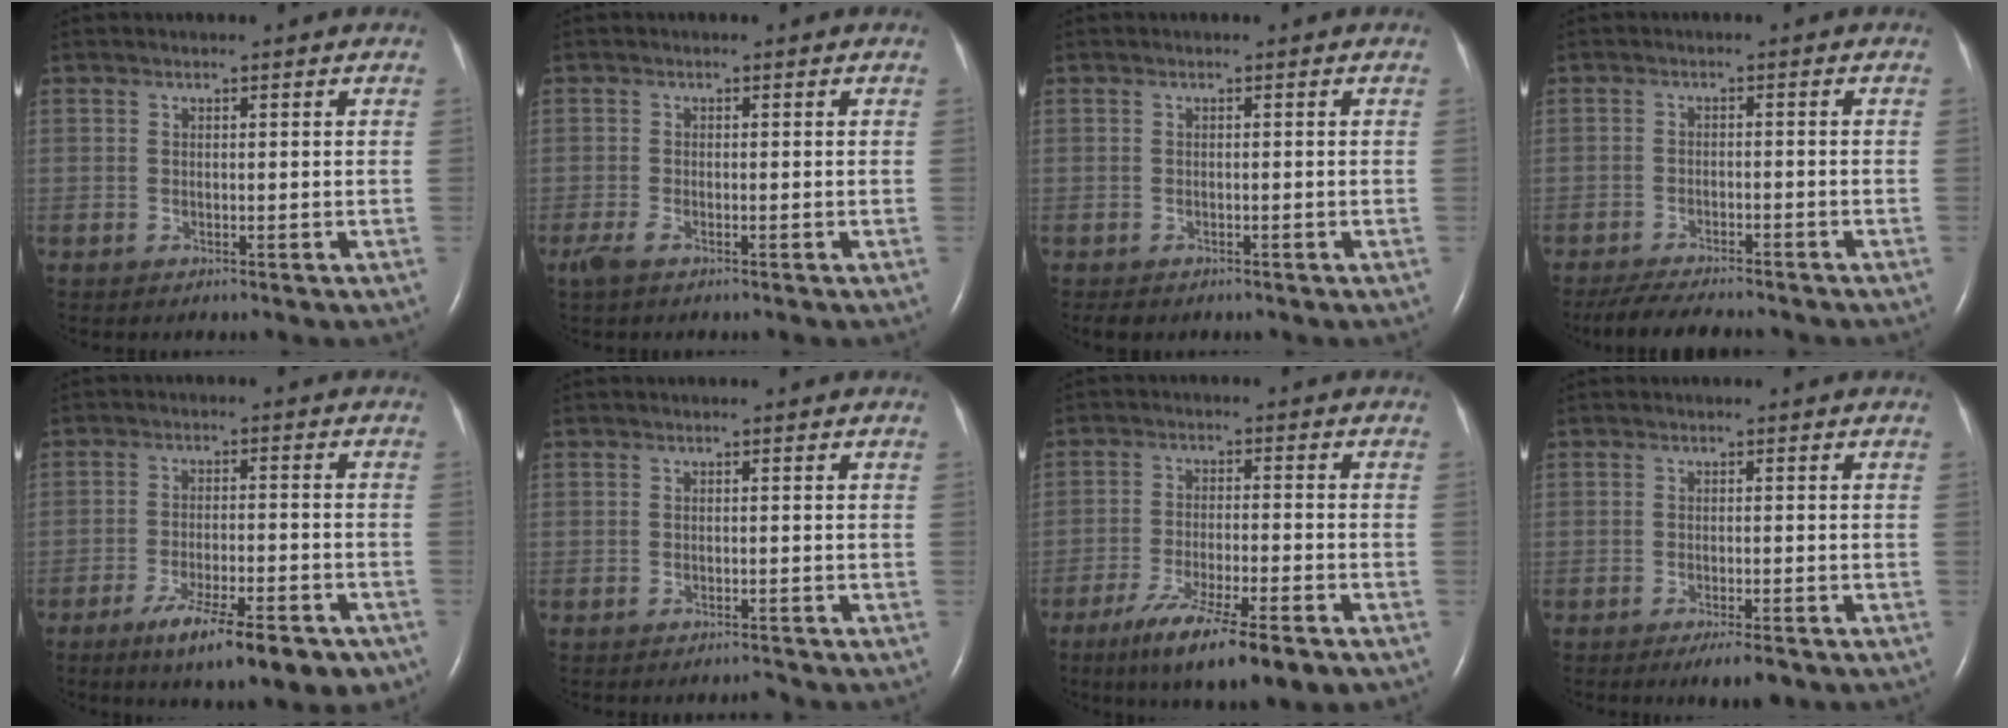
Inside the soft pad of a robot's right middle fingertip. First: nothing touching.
{"total": 2.0, "force": [-1.4, 0.4, 1.4], "torque": [-0.038, -0.007, -0.029]}
{"total": 1.5, "force": [-1.2, 0.7, 0.5], "torque": [-0.012, -0.002, -0.014]}
{"total": 9.3, "force": [-8.3, 1.4, 3.8], "torque": [-0.064, -0.016, -0.126]}
{"total": 12.3, "force": [-8.3, 2.8, 8.6], "torque": [-0.110, -0.011, -0.121]}
{"total": 0.7, "force": [-0.7, -0.1, 0.1], "torque": [-0.003, -0.003, -0.008]}
{"total": 12.0, "force": [-7.9, 1.6, 9.0], "torque": [-0.154, -0.028, -0.124]}
{"total": 3.1, "force": [-2.2, 0.4, 2.2], "torque": [-0.029, -0.005, -0.031]}